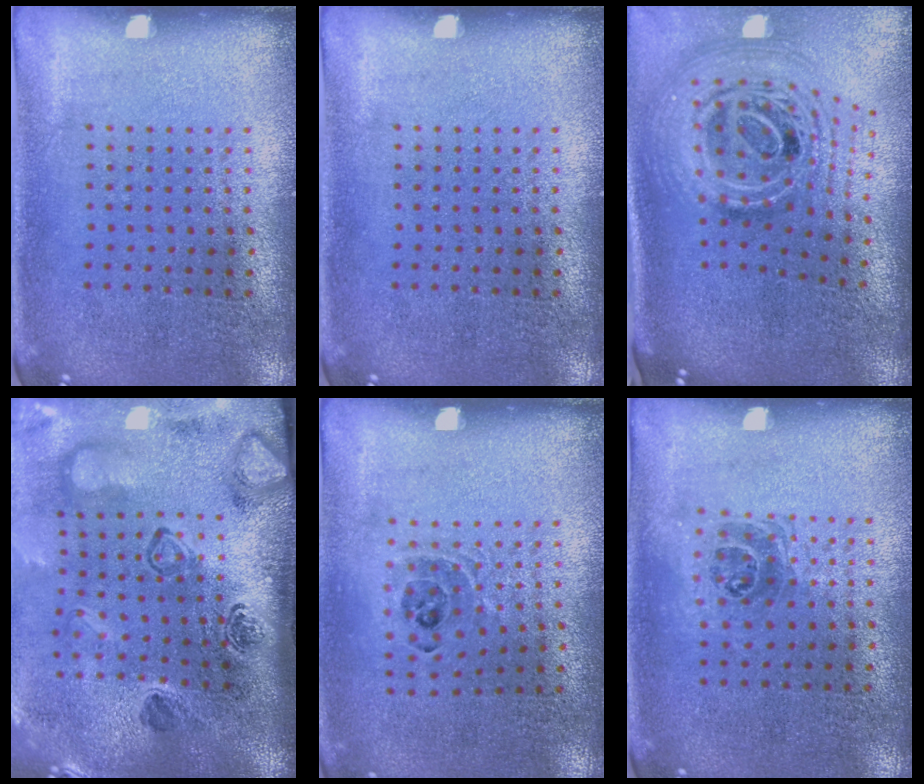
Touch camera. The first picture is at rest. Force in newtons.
{"total": 0.0}
{"total": 2.6, "press": 1.8, "slide": 1.9}
{"total": 4.5, "press": 3.1, "slide": 3.3}
{"total": 0.9, "press": 0.9, "slide": 0.1}
{"total": 1.0, "press": 1.0, "slide": 0.4}